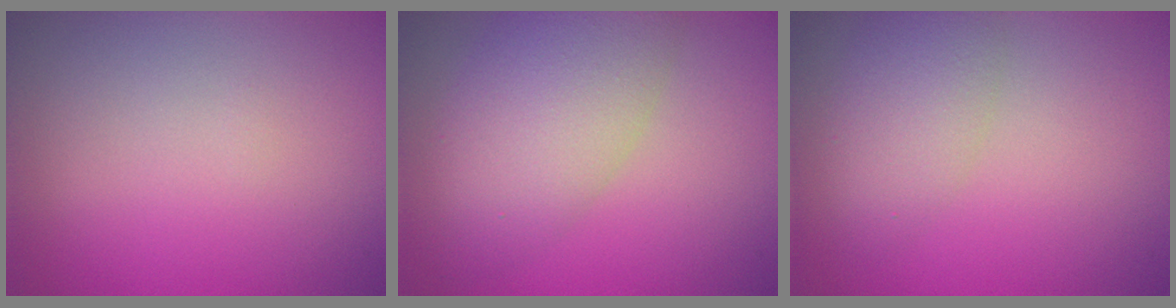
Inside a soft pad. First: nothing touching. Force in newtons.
{"total": 7.0, "press": 7.0, "slide": 0.2}
{"total": 3.3, "press": 3.3, "slide": 0.2}